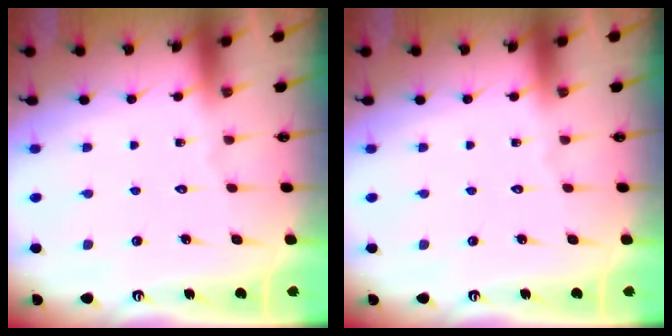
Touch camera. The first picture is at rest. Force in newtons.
{"total": 0.0}